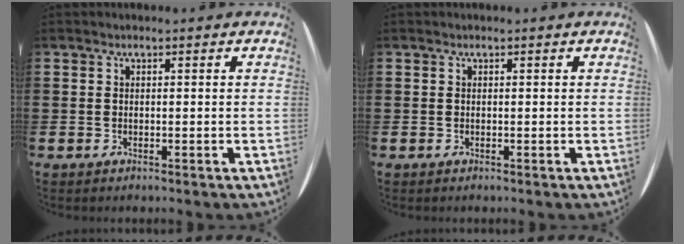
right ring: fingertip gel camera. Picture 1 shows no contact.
{"total": 0.0}